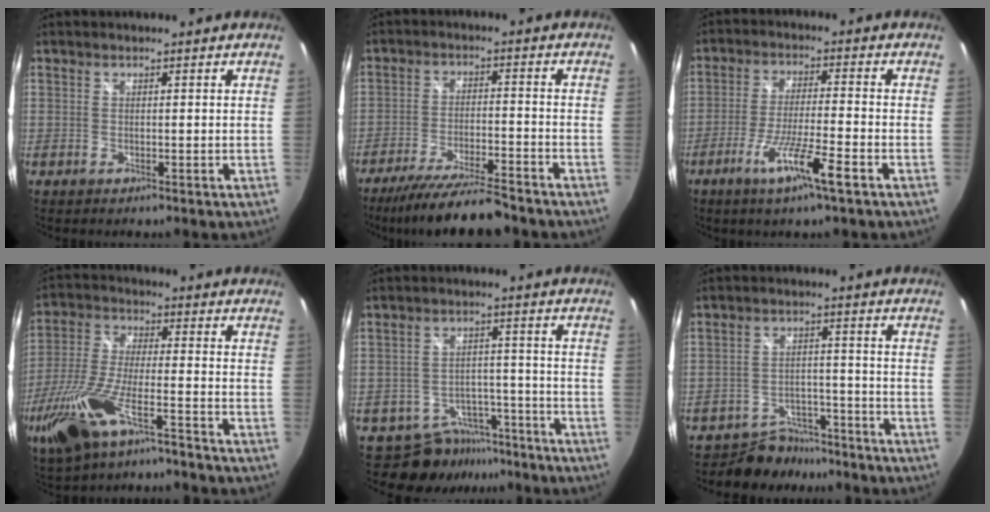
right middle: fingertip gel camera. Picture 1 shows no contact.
{"total": 13.3, "force": [-11.5, 1.0, 6.4], "torque": [-0.133, -0.020, -0.188]}
{"total": 9.1, "force": [-5.0, -0.2, 7.6], "torque": [-0.153, -0.013, -0.093]}
{"total": 14.5, "force": [-9.2, 3.5, 10.6], "torque": [-0.239, -0.030, -0.177]}
{"total": 8.3, "force": [-6.7, 4.8, 0.8], "torque": [-0.018, 0.019, -0.087]}
{"total": 7.0, "force": [-6.0, 3.5, 0.1], "torque": [-0.013, 0.016, -0.088]}